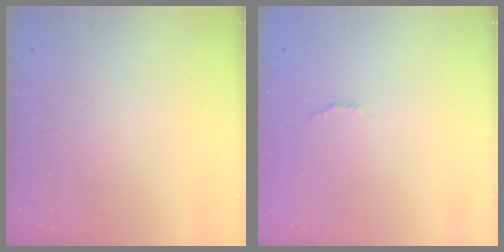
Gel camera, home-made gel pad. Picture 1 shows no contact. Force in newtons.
{"total": 2.9, "press": 2.8, "slide": 0.7}